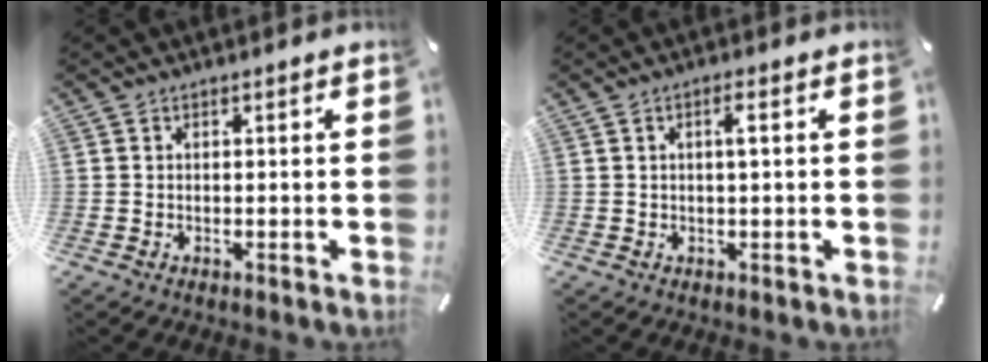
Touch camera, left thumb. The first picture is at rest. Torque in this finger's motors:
{"motor_torque": [0.08, -0.17, 0.06, 0.11, 0.00]}